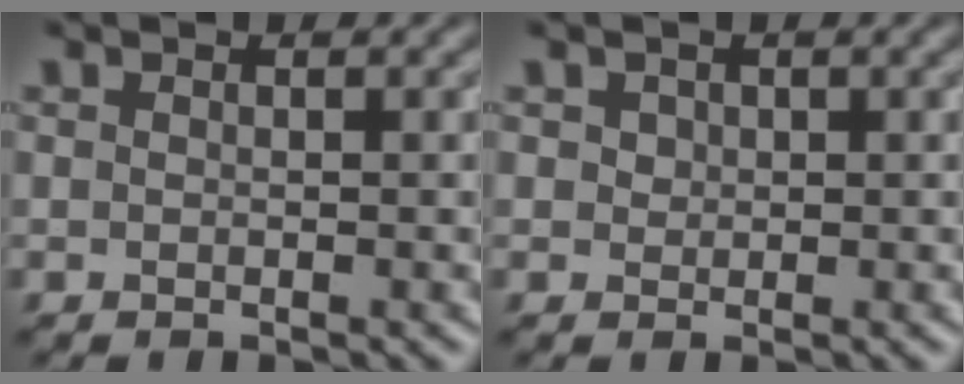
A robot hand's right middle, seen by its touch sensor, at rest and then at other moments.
{"total": 0.9, "force": [0.4, 0.8, 0.2], "torque": [-0.003, -0.002, 0.008]}